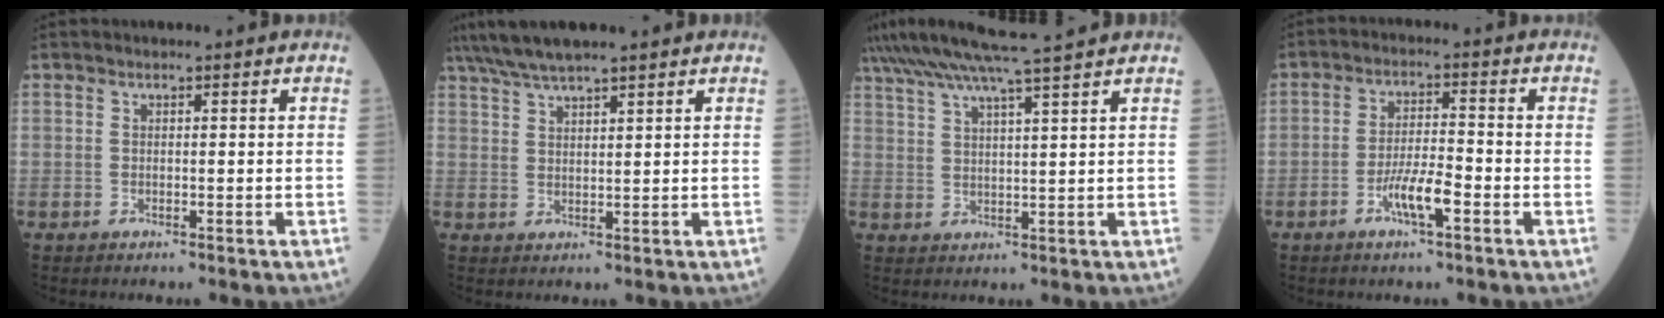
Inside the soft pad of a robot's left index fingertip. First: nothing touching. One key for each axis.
{"total": 8.1, "fx": 6.8, "fy": 0.4, "fz": 4.4, "tx": -0.081, "ty": 0.039, "tz": 0.119}
{"total": 12.4, "fx": 10.4, "fy": -1.3, "fz": 6.7, "tx": -0.118, "ty": 0.025, "tz": 0.155}
{"total": 5.5, "fx": -2.7, "fy": 0.8, "fz": 4.7, "tx": -0.095, "ty": -0.002, "tz": -0.053}